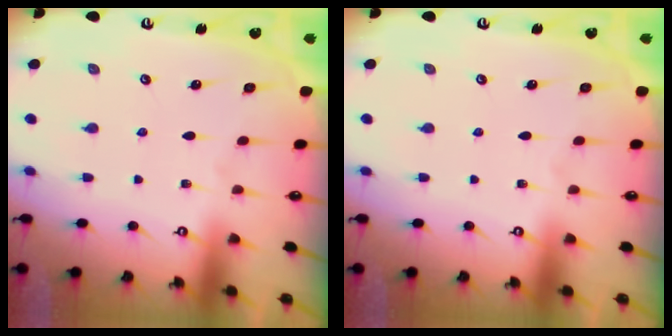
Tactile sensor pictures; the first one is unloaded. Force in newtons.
{"total": 0.0}